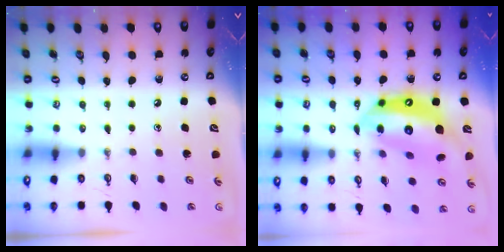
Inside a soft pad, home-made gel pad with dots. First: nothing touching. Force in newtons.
{"total": 18.2, "press": 18.0, "slide": 2.2}